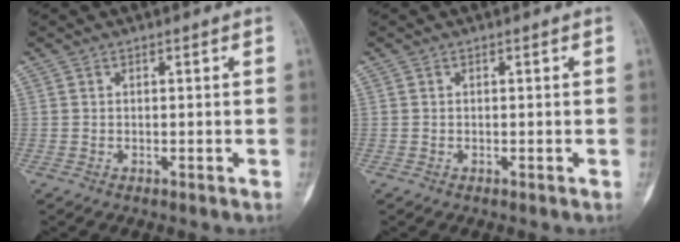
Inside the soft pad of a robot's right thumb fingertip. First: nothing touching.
{"total": 0.0}